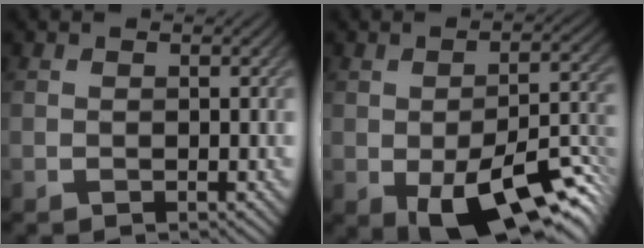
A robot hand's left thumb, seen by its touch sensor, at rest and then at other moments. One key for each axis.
{"total": 14.3, "fx": -6.2, "fy": 6.4, "fz": 11.3, "tx": -0.169, "ty": -0.026, "tz": -0.087}